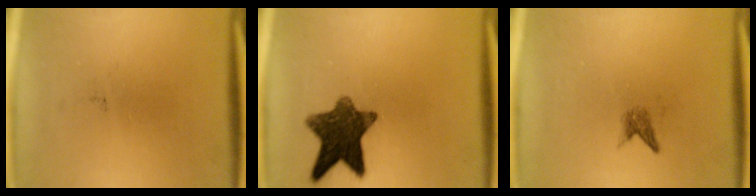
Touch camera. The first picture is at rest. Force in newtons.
{"total": 10.8}
{"total": 1.3}